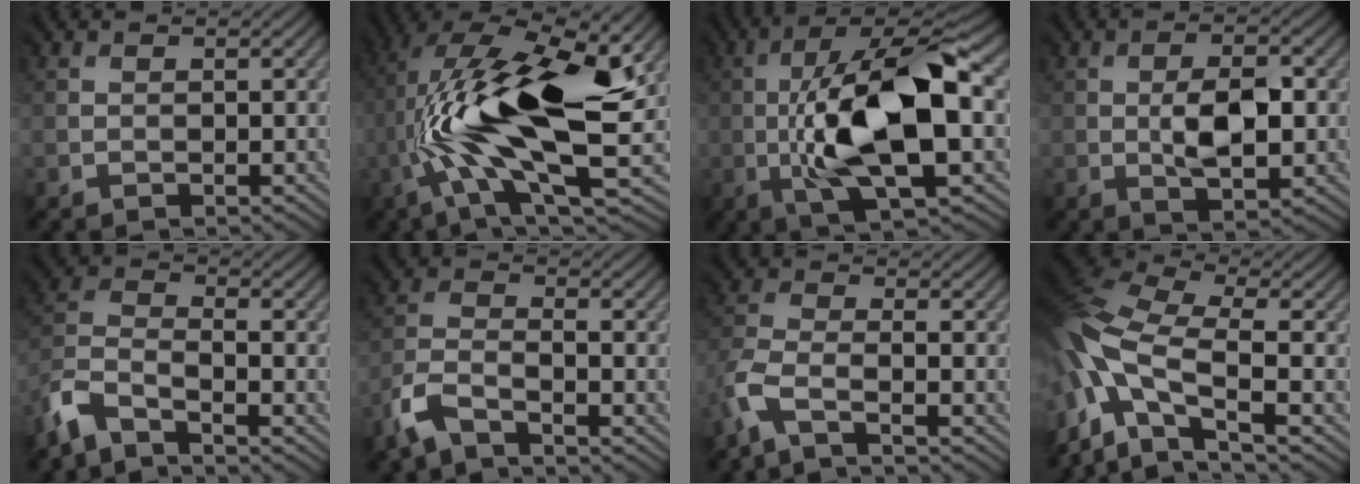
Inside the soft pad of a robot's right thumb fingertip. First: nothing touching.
{"total": 17.7, "force": [1.8, 6.6, 16.3], "torque": [-0.305, 0.025, 0.032]}
{"total": 12.9, "force": [-1.0, 4.4, 12.0], "torque": [-0.223, 0.014, -0.021]}
{"total": 4.4, "force": [-0.3, 2.0, 3.9], "torque": [-0.071, 0.001, -0.004]}
{"total": 6.0, "force": [-4.9, 2.0, 2.7], "torque": [-0.065, -0.005, -0.114]}
{"total": 4.6, "force": [-3.8, 1.4, 2.2], "torque": [-0.057, -0.005, -0.089]}
{"total": 4.5, "force": [-3.4, 1.2, 2.7], "torque": [-0.067, -0.002, -0.084]}
{"total": 14.1, "force": [-3.4, 8.0, 11.1], "torque": [-0.282, -0.011, -0.060]}